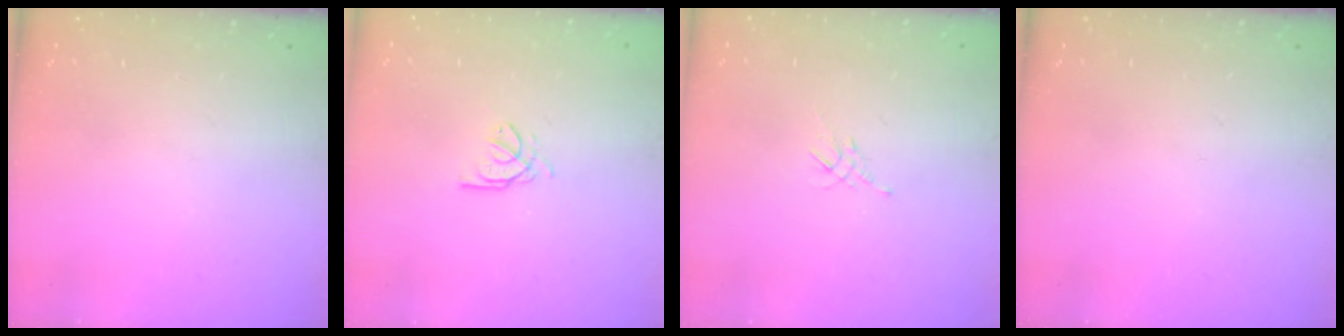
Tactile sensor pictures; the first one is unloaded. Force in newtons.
{"total": 2.6, "press": 2.6, "slide": 0.3}
{"total": 2.1, "press": 2.0, "slide": 0.5}
{"total": 0.0}